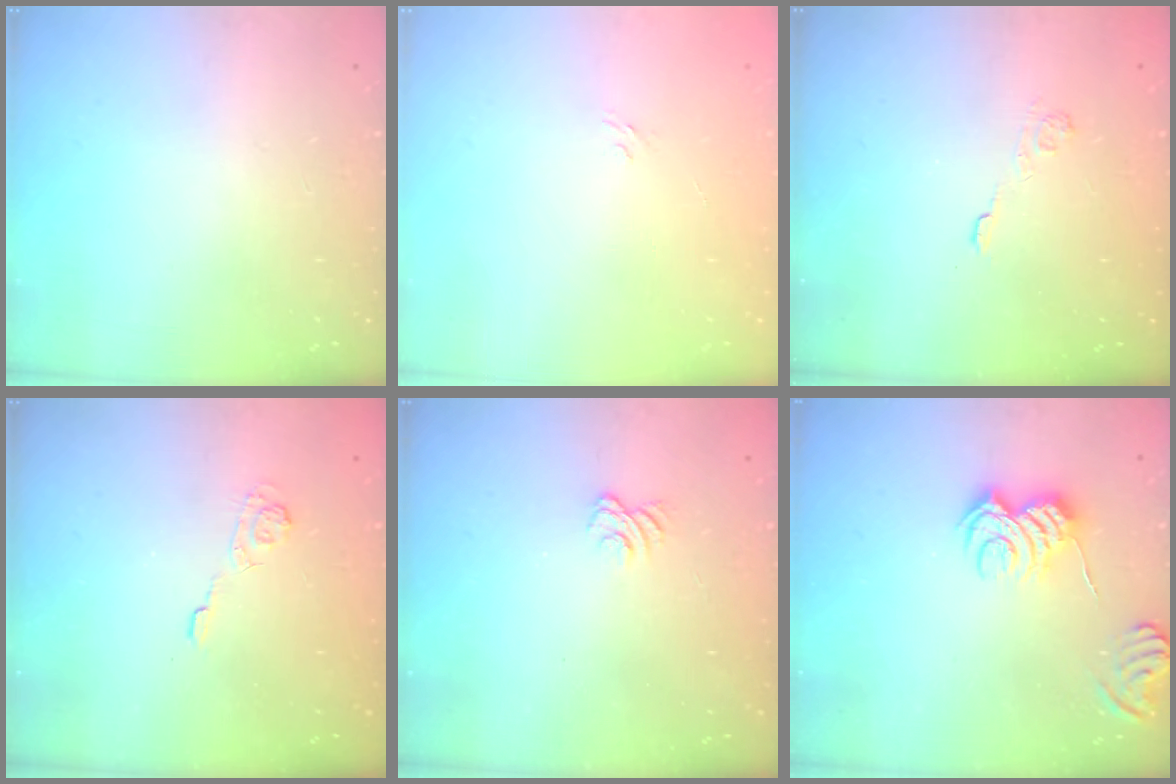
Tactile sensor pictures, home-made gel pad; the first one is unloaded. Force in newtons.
{"total": 2.9, "press": 2.6, "slide": 1.1}
{"total": 2.5, "press": 2.1, "slide": 1.4}
{"total": 3.7, "press": 3.4, "slide": 1.6}
{"total": 4.5, "press": 4.2, "slide": 1.4}
{"total": 6.1, "press": 6.1, "slide": 0.3}